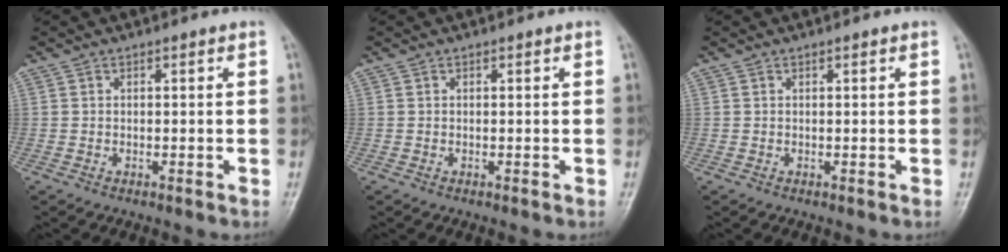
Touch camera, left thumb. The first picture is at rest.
{"total": 0.0}
{"total": 0.0}